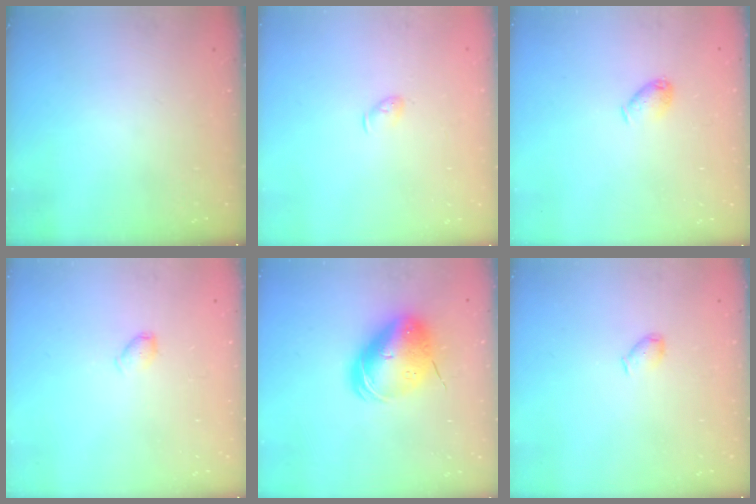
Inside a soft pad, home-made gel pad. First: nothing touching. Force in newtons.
{"total": 3.6, "press": 3.5, "slide": 0.7}
{"total": 5.8, "press": 5.8, "slide": 0.7}
{"total": 5.3, "press": 5.2, "slide": 0.7}
{"total": 15.0, "press": 14.7, "slide": 3.0}
{"total": 3.7, "press": 3.6, "slide": 0.7}